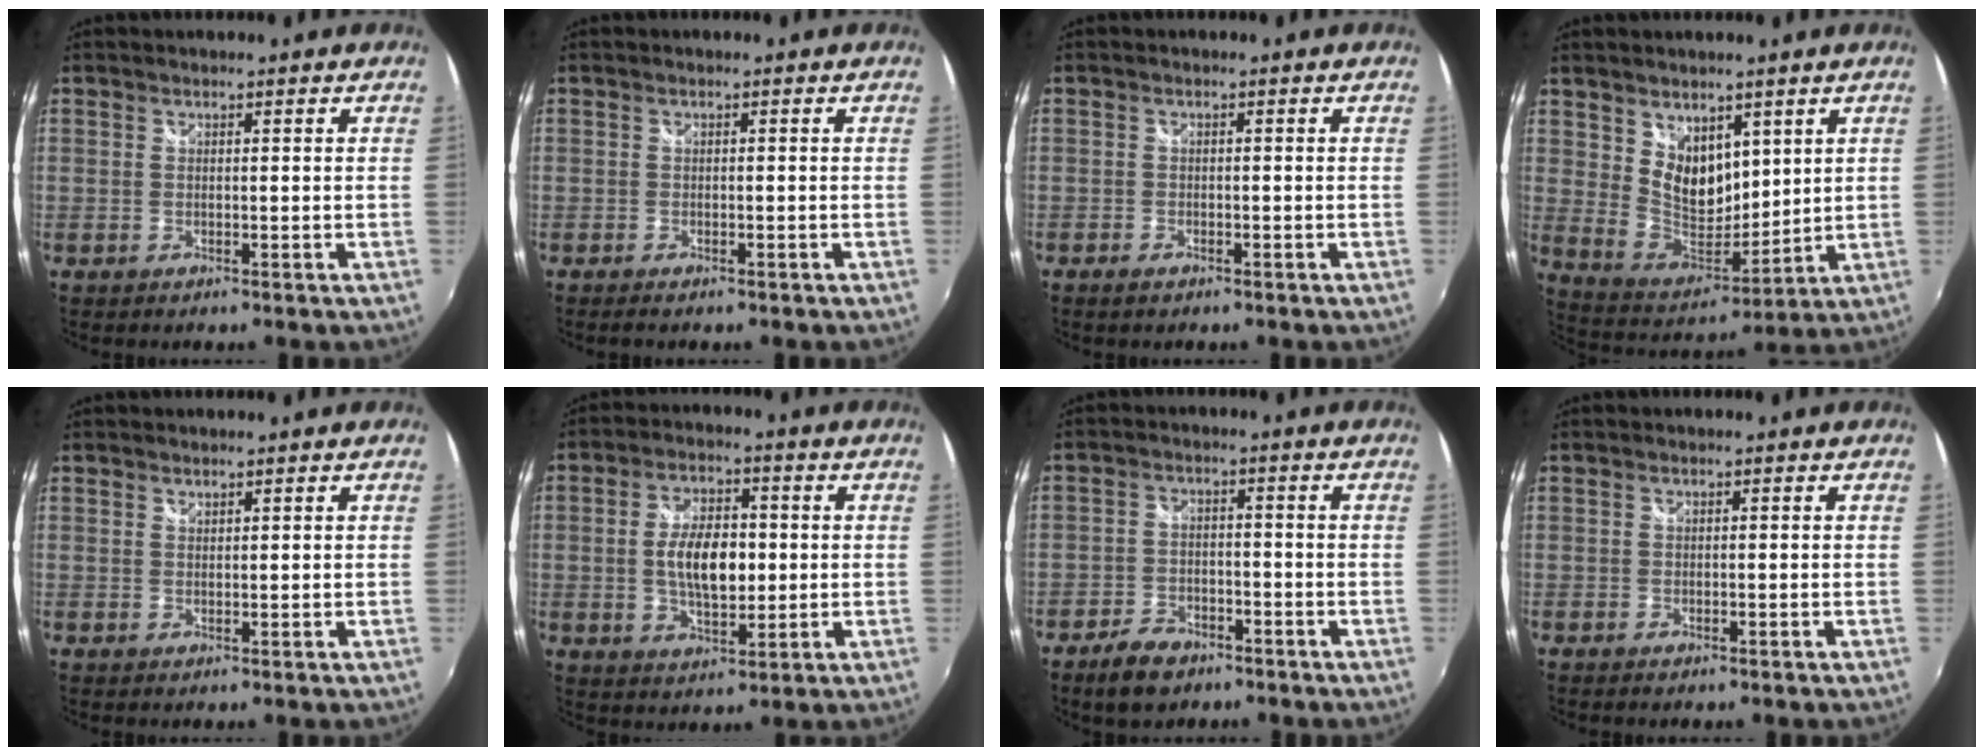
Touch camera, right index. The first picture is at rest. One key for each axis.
{"total": 1.9, "fx": -1.5, "fy": 0.6, "fz": 0.9, "tx": -0.021, "ty": -0.010, "tz": -0.026}
{"total": 1.6, "fx": -1.2, "fy": 0.8, "fz": 0.6, "tx": -0.016, "ty": -0.003, "tz": -0.023}
{"total": 10.5, "fx": 5.3, "fy": 7.0, "fz": 5.7, "tx": -0.092, "ty": -0.003, "tz": 0.113}
{"total": 0.6, "fx": 0.5, "fy": 0.2, "fz": 0.0, "tx": 0.001, "ty": 0.000, "tz": 0.010}
{"total": 9.7, "fx": -0.2, "fy": 4.9, "fz": 8.4, "tx": -0.153, "ty": 0.004, "tz": -0.002}
{"total": 7.2, "fx": -5.2, "fy": 3.9, "fz": 3.1, "tx": -0.086, "ty": 0.003, "tz": -0.087}
{"total": 1.0, "fx": -0.8, "fy": 0.4, "fz": 0.4, "tx": -0.011, "ty": -0.004, "tz": -0.013}